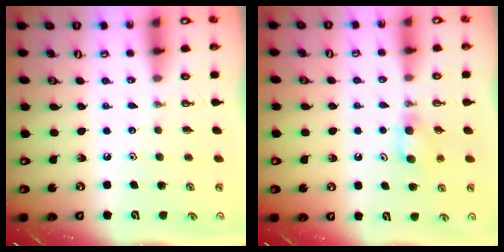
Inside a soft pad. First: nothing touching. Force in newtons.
{"total": 4.4, "press": 4.4, "slide": 0.7}